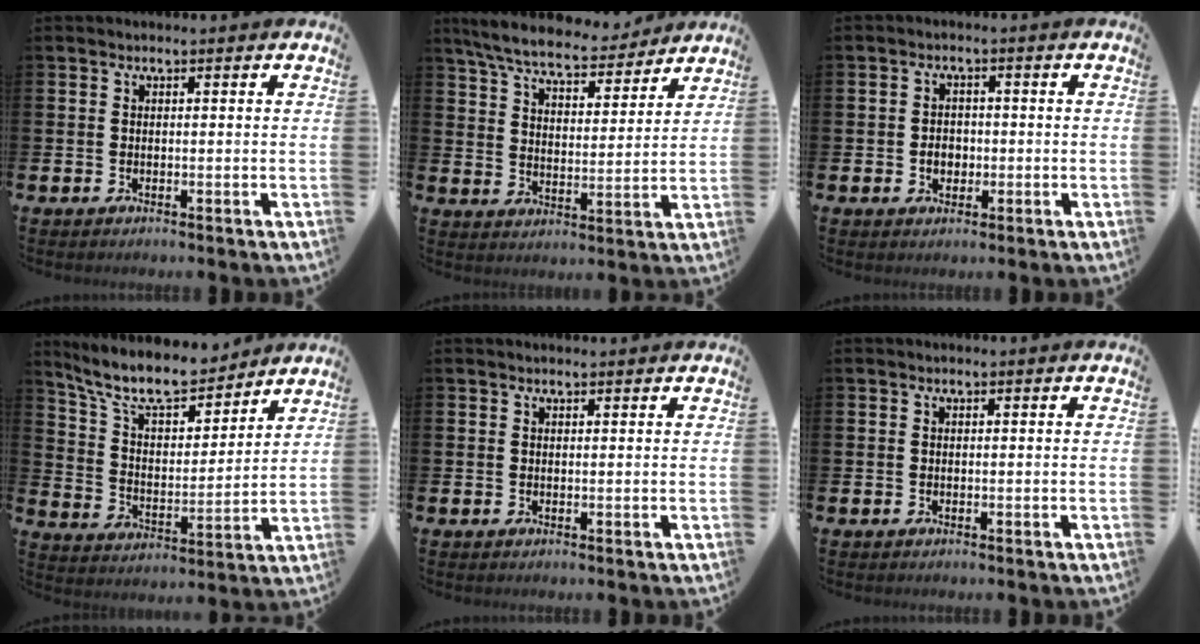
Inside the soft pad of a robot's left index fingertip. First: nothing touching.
{"total": 8.0, "force": [7.5, 1.5, 2.5], "torque": [-0.084, -0.039, 0.134]}
{"total": 2.5, "force": [-0.5, 2.0, 1.4], "torque": [-0.012, -0.001, -0.016]}
{"total": 10.0, "force": [8.9, 2.7, 3.7], "torque": [-0.098, -0.057, 0.156]}
{"total": 0.6, "force": [0.6, 0.0, 0.1], "torque": [0.006, -0.003, 0.009]}
{"total": 0.0}